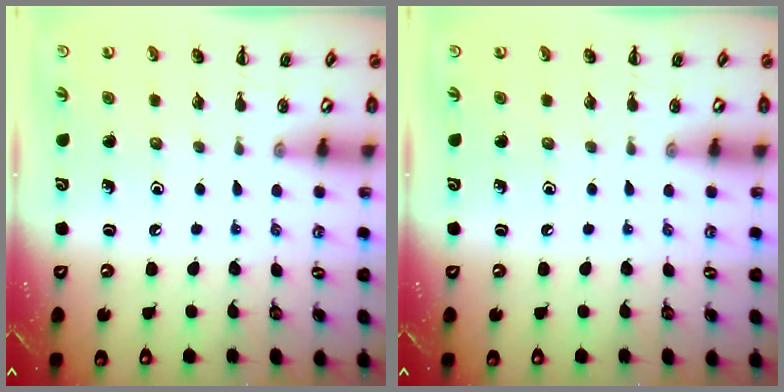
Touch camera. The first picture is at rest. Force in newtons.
{"total": 0.0}